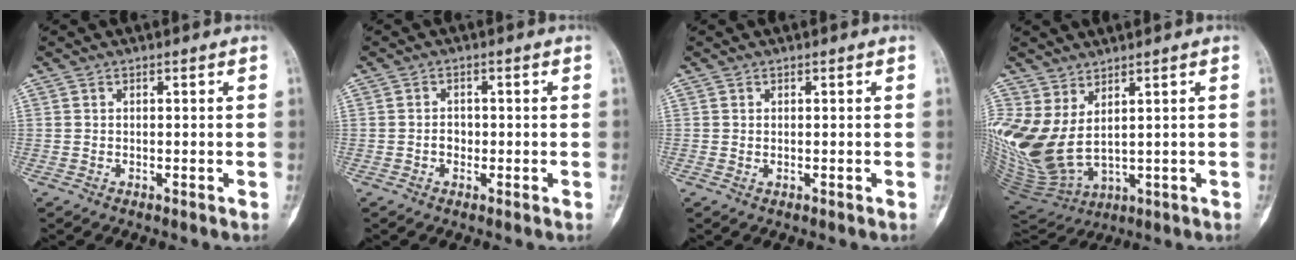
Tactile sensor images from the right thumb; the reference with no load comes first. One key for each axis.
{"total": 1.9, "fx": -0.4, "fy": 1.5, "fz": 1.0, "tx": -0.008, "ty": 0.006, "tz": -0.010}
{"total": 0.0}
{"total": 13.8, "fx": 3.7, "fy": 7.4, "fz": 11.0, "tx": -0.243, "ty": -0.035, "tz": 0.102}